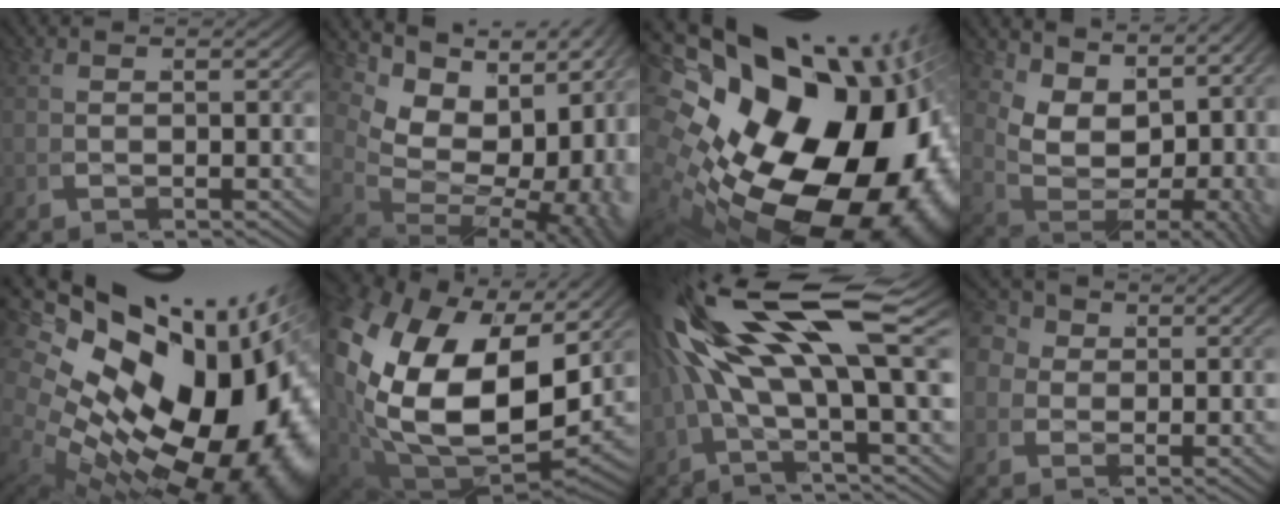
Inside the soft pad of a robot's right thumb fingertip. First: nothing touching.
{"total": 17.0, "force": [0.3, 11.5, 12.6], "torque": [-0.208, -0.026, 0.022]}
{"total": 27.1, "force": [-1.8, 19.0, 19.3], "torque": [-0.330, -0.051, -0.006]}
{"total": 8.3, "force": [1.4, 4.9, 6.6], "torque": [-0.127, -0.028, 0.042]}
{"total": 20.5, "force": [-0.9, 13.3, 15.5], "torque": [-0.253, -0.045, 0.005]}
{"total": 17.6, "force": [-0.3, 11.3, 13.5], "torque": [-0.304, -0.079, 0.040]}
{"total": 10.1, "force": [0.1, 4.8, 8.9], "torque": [-0.183, -0.003, 0.004]}
{"total": 3.6, "force": [0.3, 3.6, 0.7], "torque": [-0.029, -0.004, -0.001]}